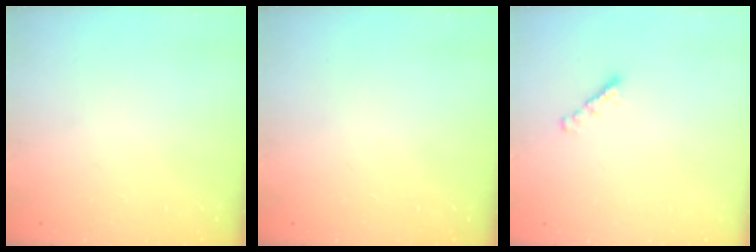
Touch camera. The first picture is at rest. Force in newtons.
{"total": 0.0}
{"total": 2.7, "press": 2.6, "slide": 0.8}